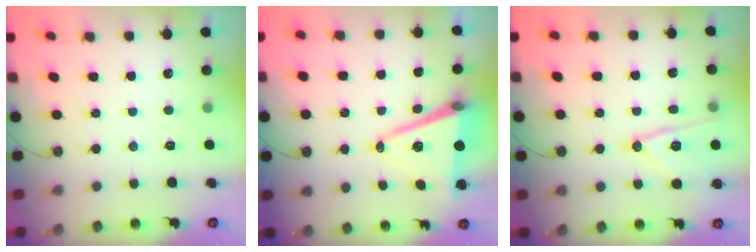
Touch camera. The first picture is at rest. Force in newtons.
{"total": 12.7, "press": 12.1, "slide": 4.0}
{"total": 13.2, "press": 13.1, "slide": 0.6}